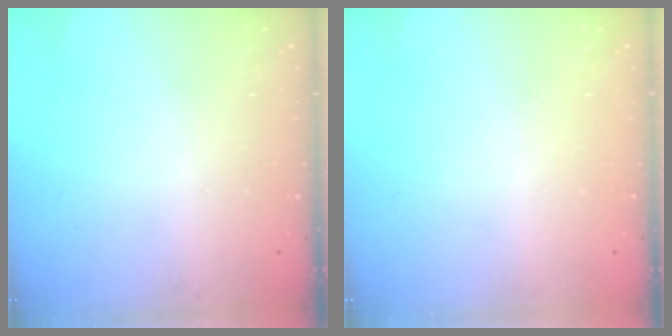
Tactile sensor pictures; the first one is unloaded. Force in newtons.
{"total": 0.0}